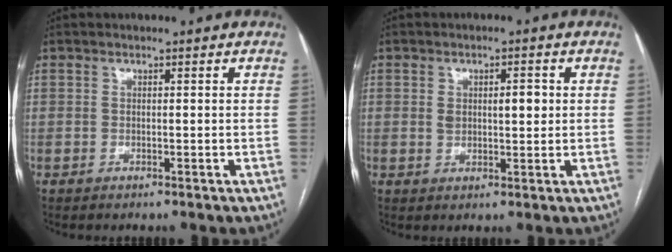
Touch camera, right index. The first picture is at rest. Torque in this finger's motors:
{"motor_torque": [0.03, 0.01, 0.14, 0.03]}